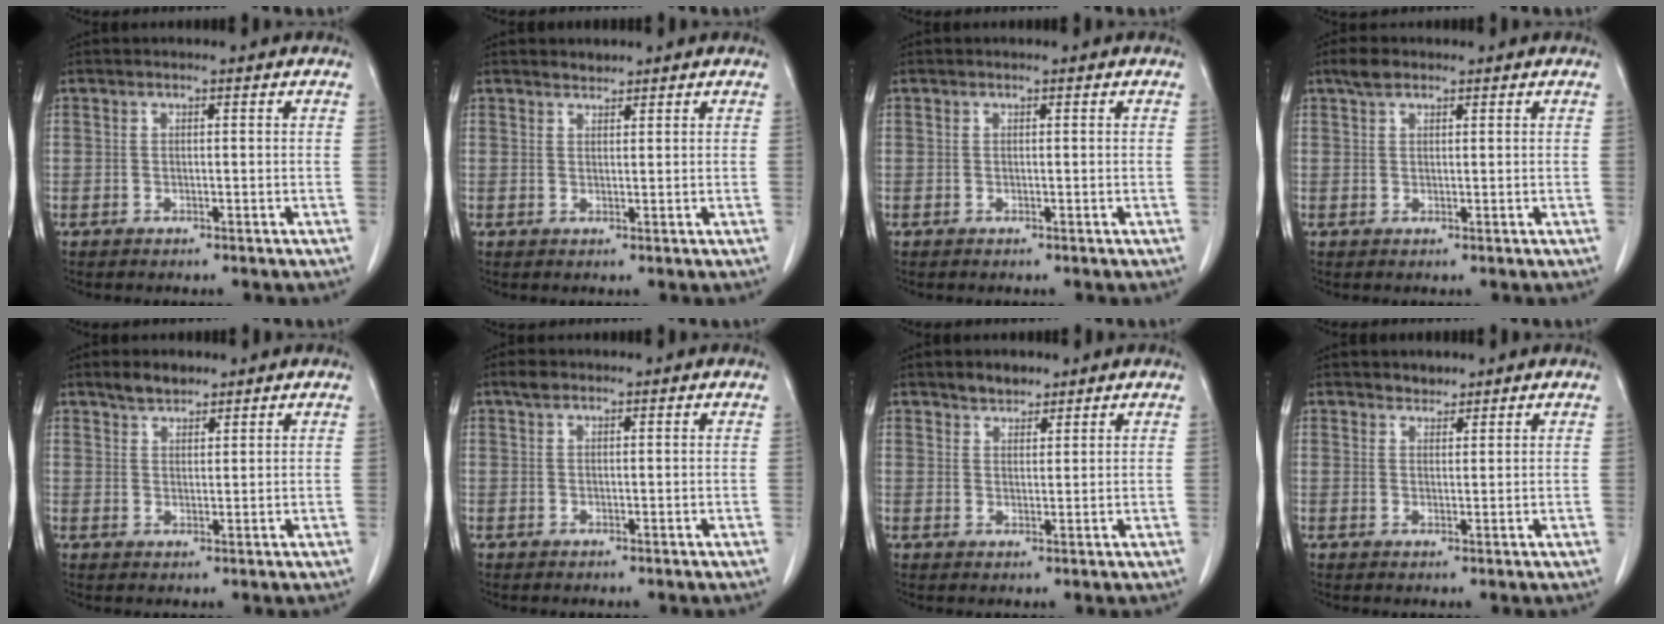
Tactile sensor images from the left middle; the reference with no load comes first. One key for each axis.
{"total": 1.2, "fx": 1.1, "fy": 0.3, "fz": 0.0, "tx": -0.004, "ty": -0.003, "tz": 0.020}
{"total": 0.0}
{"total": 2.2, "fx": 1.7, "fy": 1.1, "fz": 1.0, "tx": -0.023, "ty": 0.006, "tz": 0.029}
{"total": 3.2, "fx": 2.7, "fy": 1.2, "fz": 1.0, "tx": -0.021, "ty": 0.002, "tz": 0.048}
{"total": 1.3, "fx": 1.0, "fy": 0.6, "fz": 0.6, "tx": -0.015, "ty": 0.008, "tz": 0.016}
{"total": 2.7, "fx": 2.4, "fy": 1.3, "fz": 0.6, "tx": -0.011, "ty": 0.000, "tz": 0.039}
{"total": 1.7, "fx": 1.6, "fy": 0.7, "fz": 0.1, "tx": -0.001, "ty": -0.002, "tz": 0.025}